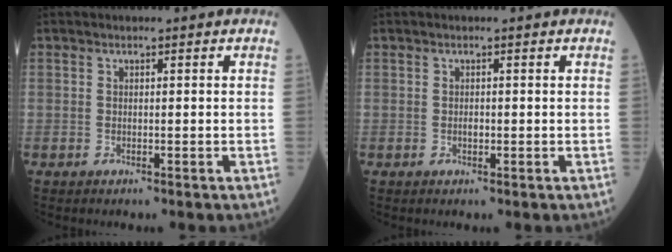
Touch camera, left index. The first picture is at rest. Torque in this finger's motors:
{"motor_torque": [0.38, -0.19, 0.00, 0.00]}